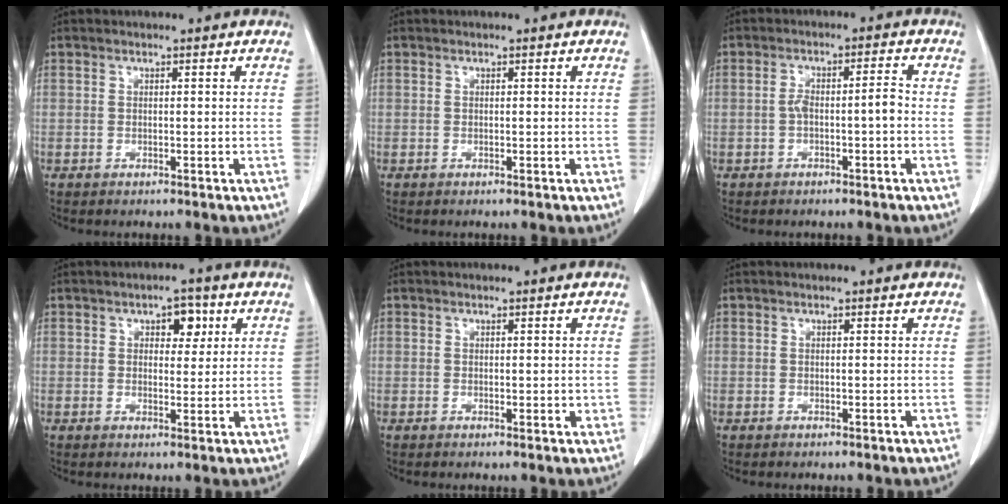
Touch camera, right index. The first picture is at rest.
{"total": 0.0}
{"total": 4.0, "force": [-1.0, 0.7, 3.8], "torque": [-0.067, 0.016, -0.012]}
{"total": 3.9, "force": [1.7, 2.2, 2.8], "torque": [-0.033, 0.008, 0.023]}
{"total": 1.4, "force": [0.1, 0.6, 1.3], "torque": [-0.016, -0.004, 0.005]}
{"total": 0.0}